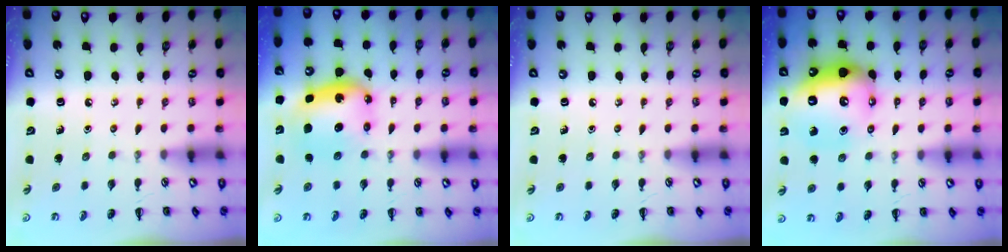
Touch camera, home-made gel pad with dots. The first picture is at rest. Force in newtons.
{"total": 6.4, "press": 6.3, "slide": 1.3}
{"total": 0.0}
{"total": 14.1, "press": 14.0, "slide": 1.6}